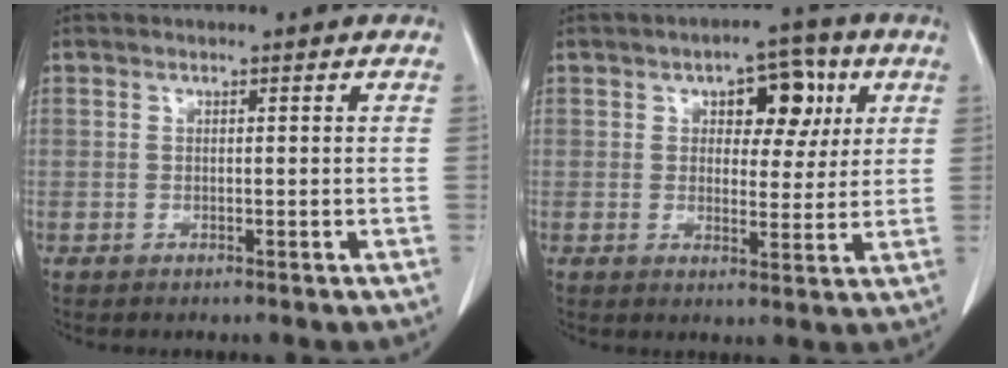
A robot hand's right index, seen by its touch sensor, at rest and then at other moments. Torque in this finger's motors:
{"motor_torque": [0.19, 0.17, 0.16, 0.04]}